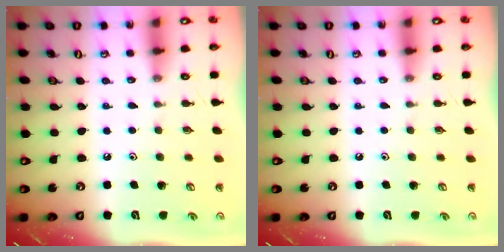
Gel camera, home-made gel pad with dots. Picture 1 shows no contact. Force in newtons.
{"total": 0.0}